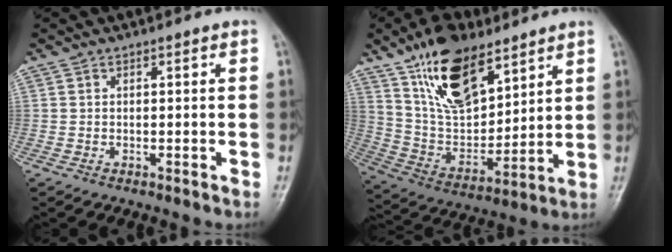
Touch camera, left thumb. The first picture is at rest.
{"total": 18.0, "force": [11.0, 8.5, 11.4], "torque": [-0.163, -0.051, 0.215]}